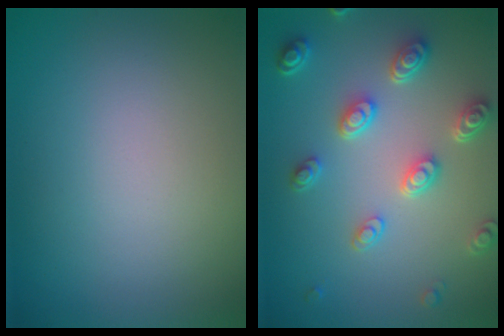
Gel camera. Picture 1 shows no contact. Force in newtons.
{"total": 4.7, "press": 3.7, "slide": 2.9}